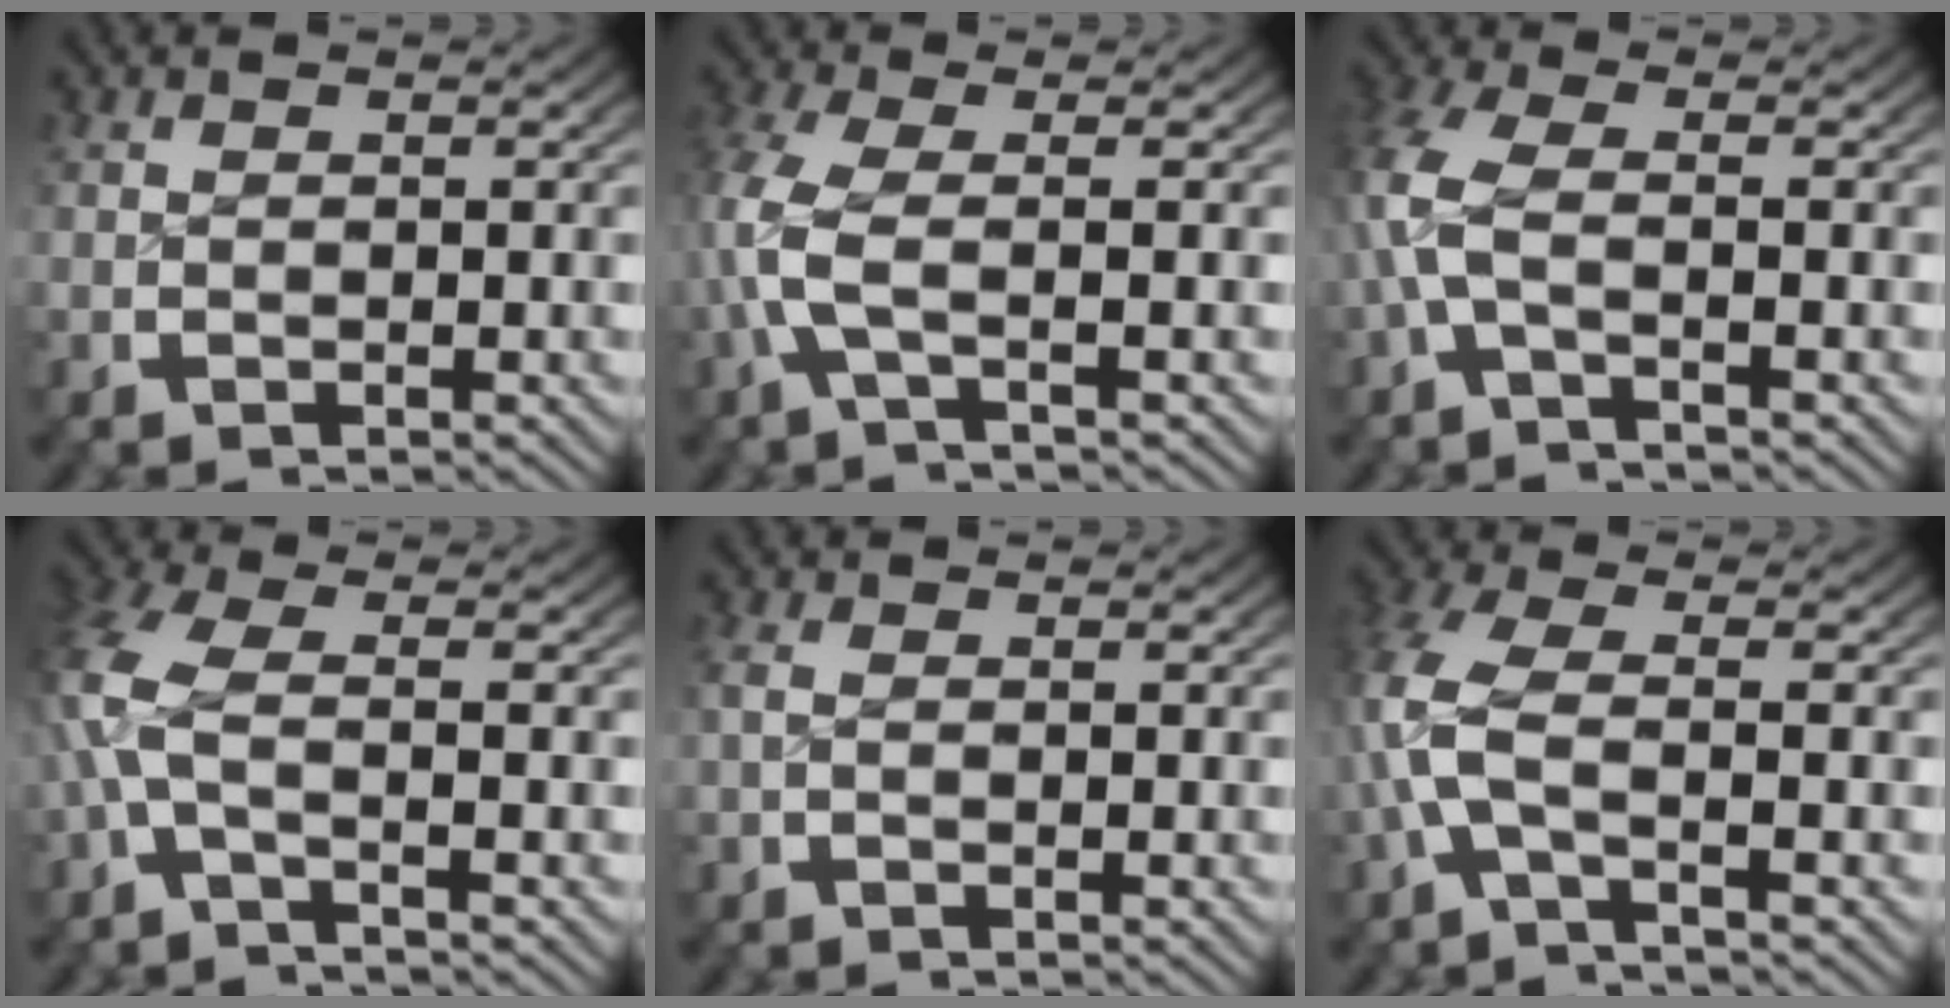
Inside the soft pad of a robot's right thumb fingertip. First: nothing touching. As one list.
[{"total": 5.3, "force": [-0.4, 2.6, 4.6], "torque": [-0.141, -0.016, 0.000]}, {"total": 4.8, "force": [-0.4, 2.7, 4.0], "torque": [-0.121, -0.013, -0.004]}, {"total": 4.9, "force": [-0.5, 2.6, 4.1], "torque": [-0.124, -0.014, -0.005]}, {"total": 1.2, "force": [-0.2, 0.5, 1.1], "torque": [-0.030, -0.002, -0.003]}, {"total": 6.1, "force": [-0.8, 3.5, 4.9], "torque": [-0.145, -0.017, -0.010]}]